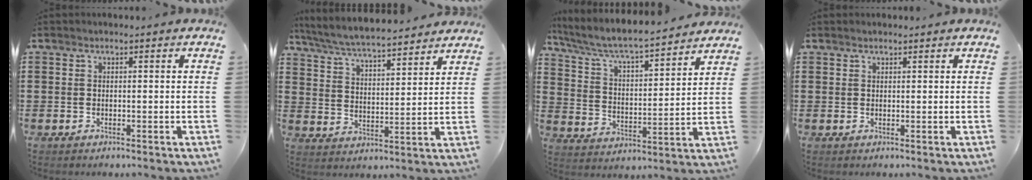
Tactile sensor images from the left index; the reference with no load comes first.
{"total": 6.0, "force": [5.7, 0.2, 1.8], "torque": [-0.061, -0.036, 0.097]}
{"total": 6.0, "force": [5.4, 0.4, 2.6], "torque": [-0.075, -0.037, 0.084]}
{"total": 0.8, "force": [0.7, 0.0, 0.2], "torque": [-0.004, -0.001, 0.015]}